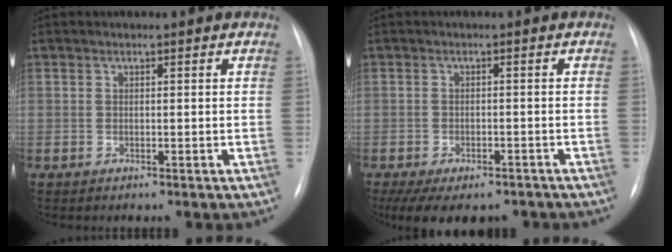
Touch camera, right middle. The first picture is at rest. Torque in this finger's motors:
{"motor_torque": [1.16, -0.98, 0.56, 0.06]}